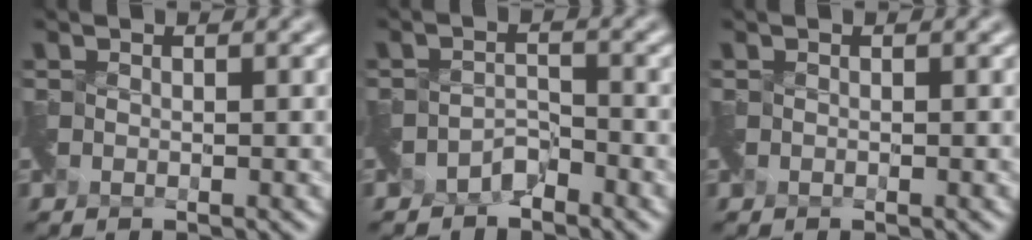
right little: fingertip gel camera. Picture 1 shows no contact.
{"total": 1.4, "force": [-1.4, 0.2, 0.0], "torque": [-0.005, 0.003, -0.027]}
{"total": 0.0}